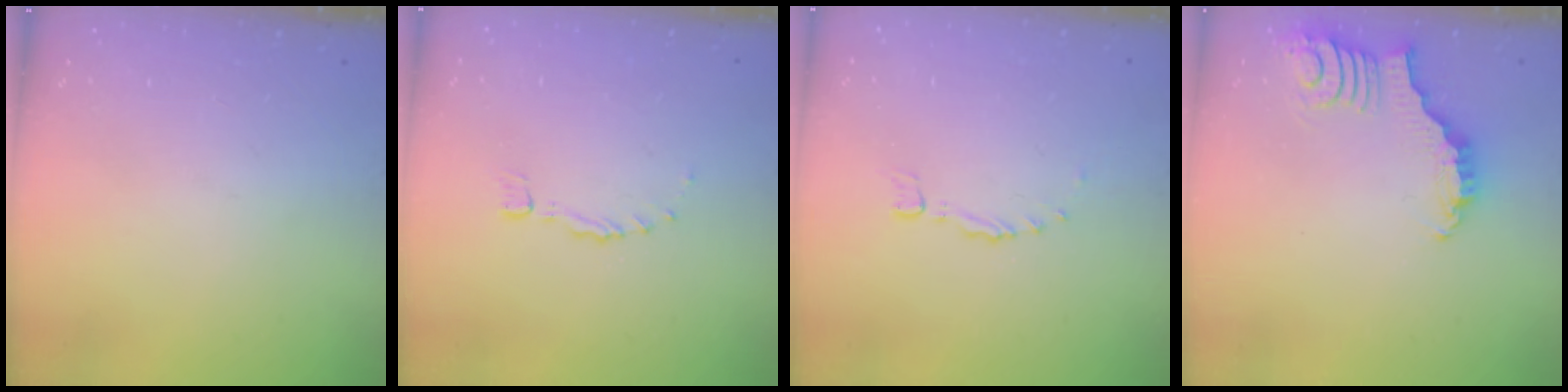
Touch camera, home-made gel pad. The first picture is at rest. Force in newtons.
{"total": 0.0}
{"total": 0.0}
{"total": 2.7, "press": 2.7, "slide": 0.4}